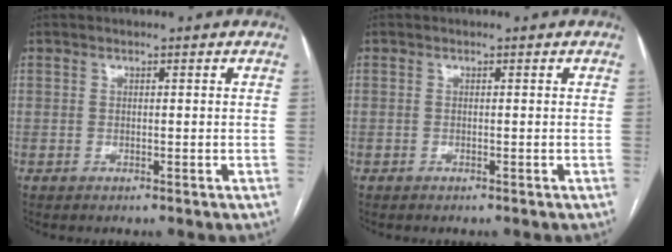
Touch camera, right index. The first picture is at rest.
{"total": 0.0}